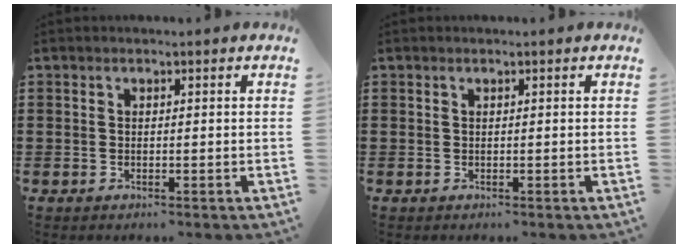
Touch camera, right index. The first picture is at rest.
{"total": 0.0}